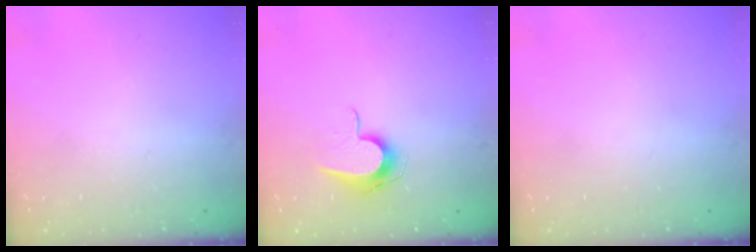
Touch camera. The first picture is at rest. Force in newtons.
{"total": 8.4, "press": 8.3, "slide": 0.7}
{"total": 0.0}